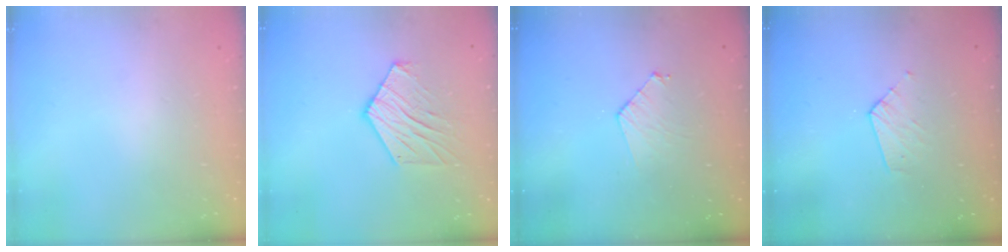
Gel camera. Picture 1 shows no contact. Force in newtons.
{"total": 11.4, "press": 11.4, "slide": 1.0}
{"total": 6.9, "press": 6.9, "slide": 0.6}
{"total": 3.6, "press": 3.6, "slide": 0.3}